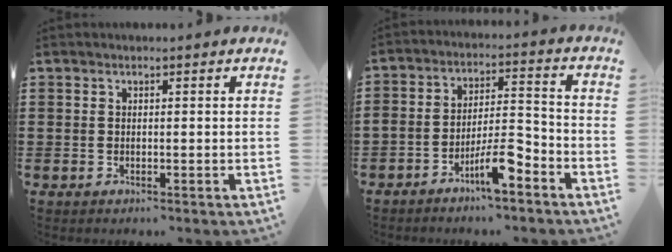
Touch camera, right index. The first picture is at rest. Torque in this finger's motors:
{"motor_torque": [2.14, 0.00, 0.86, 0.14]}